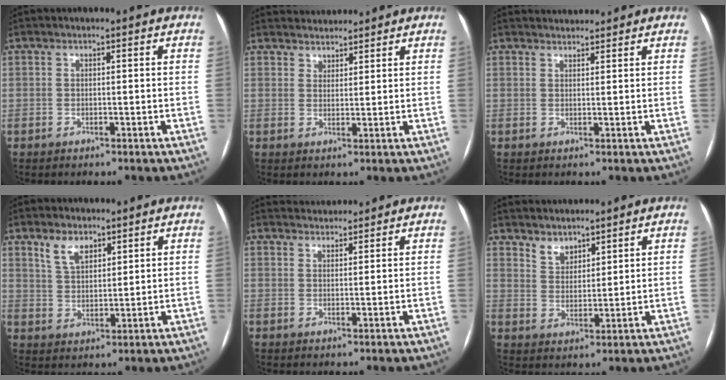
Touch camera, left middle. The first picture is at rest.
{"total": 5.2, "force": [5.0, 1.5, 0.4], "torque": [-0.004, 0.023, 0.077]}
{"total": 3.6, "force": [3.6, 0.4, 0.2], "torque": [-0.008, 0.024, 0.055]}
{"total": 5.1, "force": [3.6, 2.6, 2.4], "torque": [-0.051, 0.006, 0.074]}
{"total": 4.5, "force": [4.5, 0.4, 0.2], "torque": [-0.010, 0.026, 0.070]}
{"total": 4.2, "force": [3.5, 2.1, 1.1], "torque": [-0.023, 0.005, 0.071]}